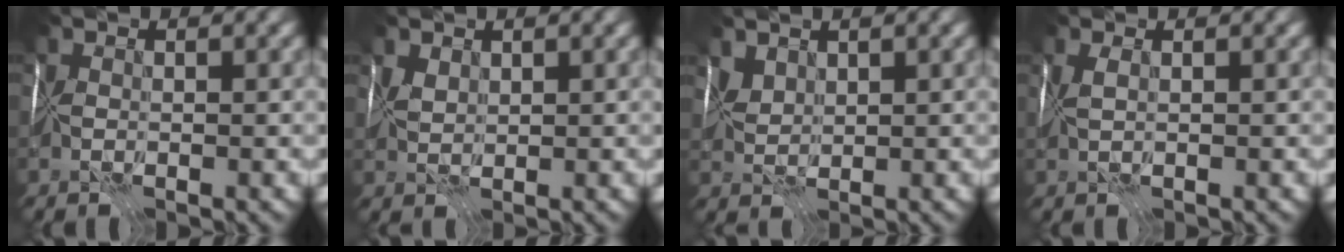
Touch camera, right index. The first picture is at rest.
{"total": 1.0, "force": [0.9, -0.4, -0.1], "torque": [0.006, -0.003, 0.023]}
{"total": 1.6, "force": [1.4, -0.5, -0.5], "torque": [0.013, -0.007, 0.040]}
{"total": 1.0, "force": [0.5, -0.8, 0.2], "torque": [0.000, -0.001, 0.018]}